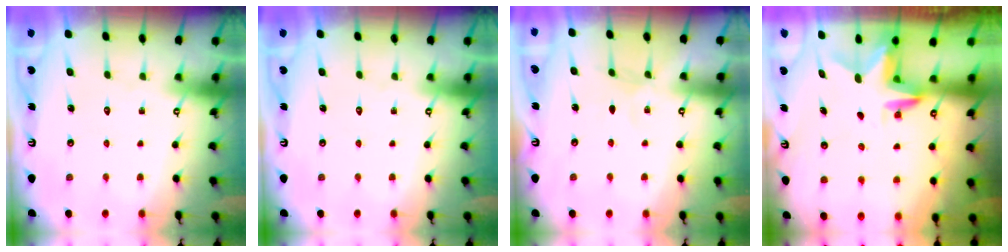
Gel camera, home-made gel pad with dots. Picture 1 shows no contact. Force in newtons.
{"total": 0.0}
{"total": 3.0, "press": 2.9, "slide": 0.4}
{"total": 2.9, "press": 2.9, "slide": 0.3}